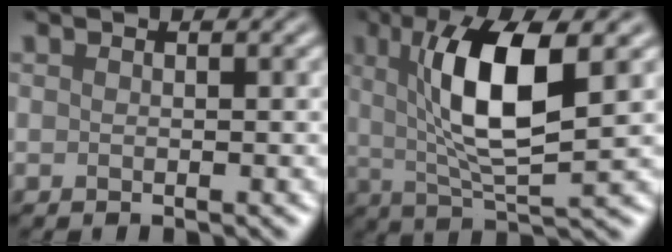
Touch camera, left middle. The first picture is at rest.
{"total": 8.7, "force": [2.1, 2.3, 8.1], "torque": [-0.140, -0.003, 0.038]}